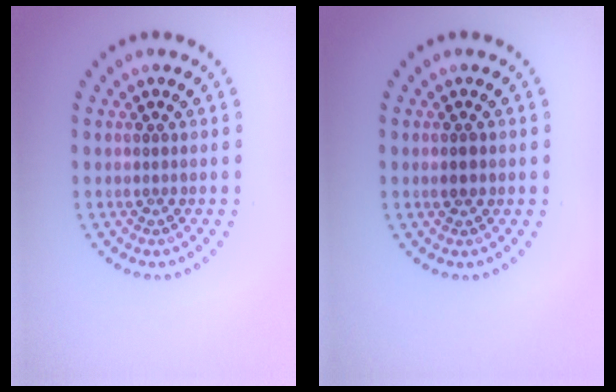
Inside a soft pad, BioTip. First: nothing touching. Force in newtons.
{"total": 1.0, "press": 1.0, "slide": 0.0}